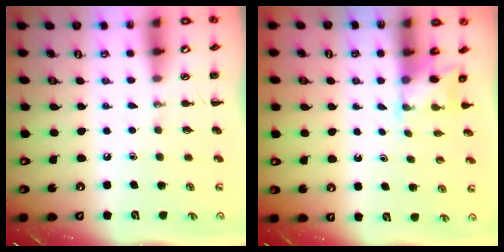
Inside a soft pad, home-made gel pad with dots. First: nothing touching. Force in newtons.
{"total": 2.1, "press": 2.0, "slide": 0.6}